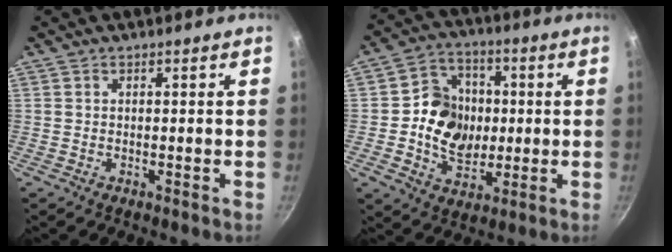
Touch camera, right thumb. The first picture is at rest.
{"total": 13.3, "force": [0.1, 10.9, 7.6], "torque": [-0.091, 0.004, -0.006]}